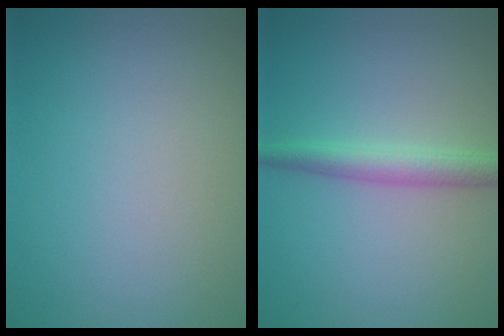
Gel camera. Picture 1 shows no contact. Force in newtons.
{"total": 2.7, "press": 2.7, "slide": 0.1}